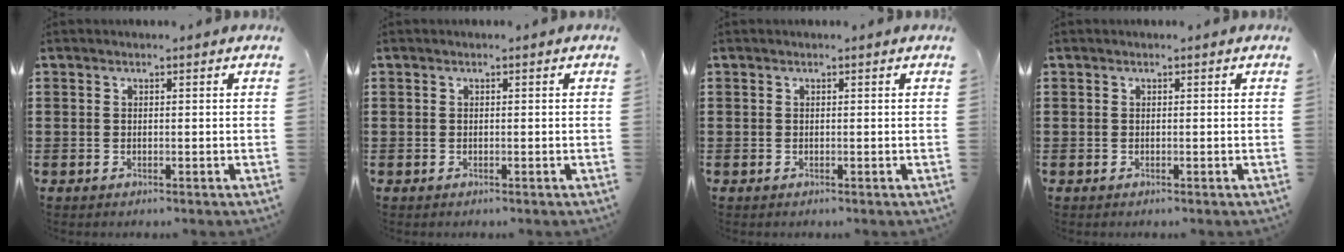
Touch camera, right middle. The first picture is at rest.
{"total": 0.0}
{"total": 0.0}
{"total": 0.0}